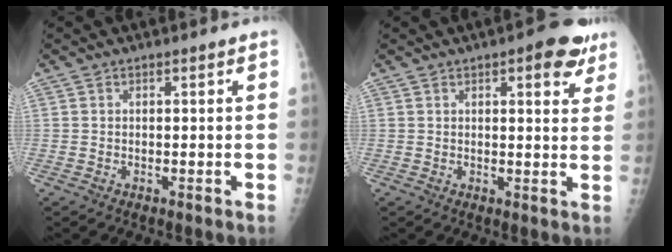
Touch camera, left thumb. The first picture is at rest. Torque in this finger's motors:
{"motor_torque": [-0.06, -0.07, 0.53, -0.02, 0.00]}